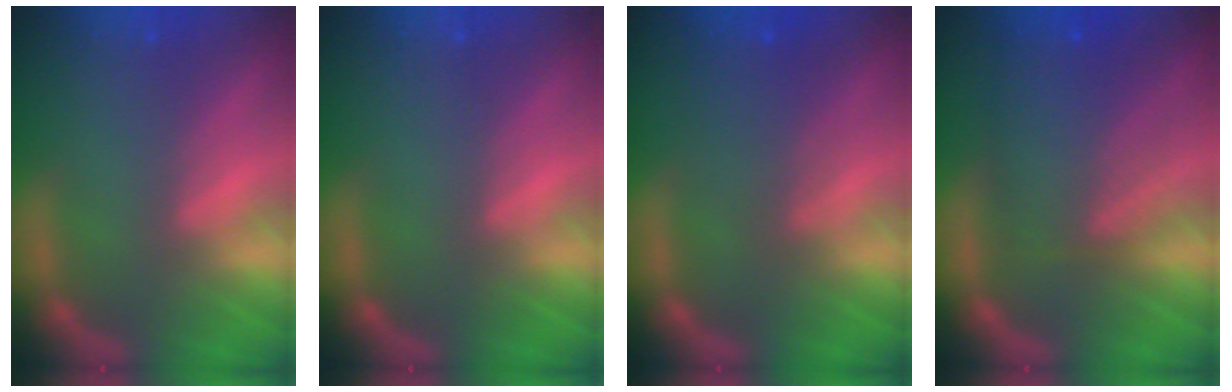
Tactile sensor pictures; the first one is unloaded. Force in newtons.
{"total": 0.0}
{"total": 3.6}
{"total": 7.6}